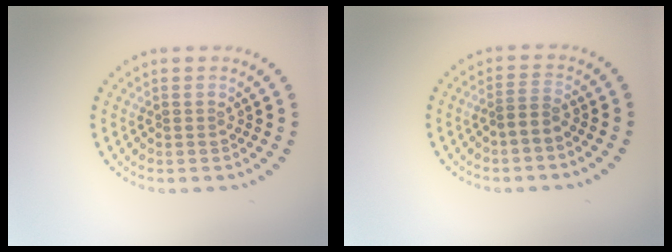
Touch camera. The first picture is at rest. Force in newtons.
{"total": 1.5, "press": 1.2, "slide": 0.9}